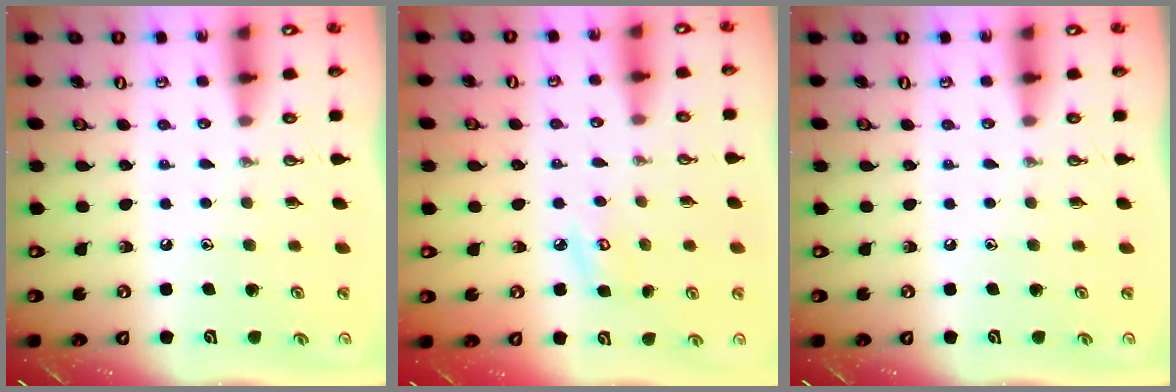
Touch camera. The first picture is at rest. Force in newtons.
{"total": 5.5, "press": 5.5, "slide": 0.4}
{"total": 0.0}